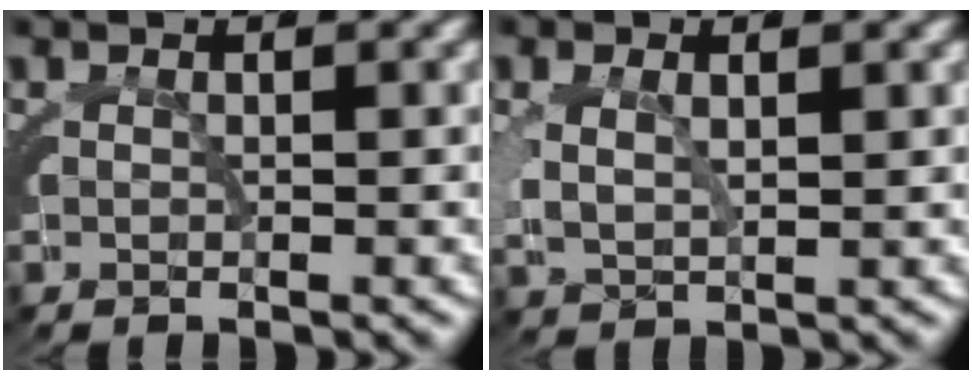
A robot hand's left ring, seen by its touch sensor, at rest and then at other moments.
{"total": 2.8, "force": [0.6, 2.0, 1.8], "torque": [-0.054, -0.009, 0.021]}